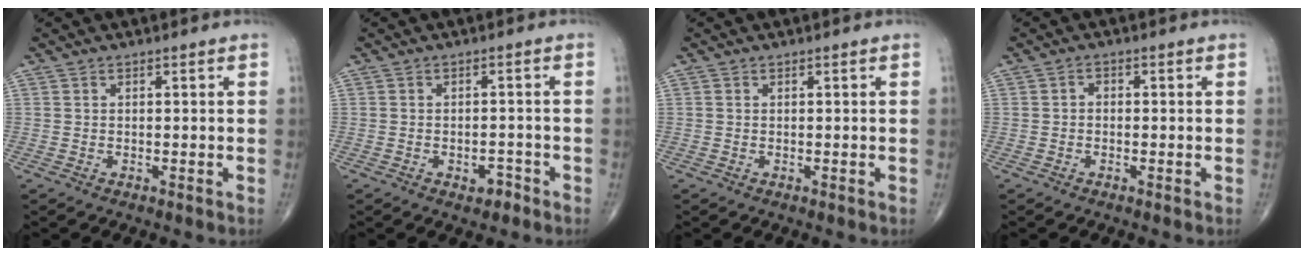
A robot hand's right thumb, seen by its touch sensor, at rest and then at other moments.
{"total": 2.9, "force": [-1.7, 1.6, 1.7], "torque": [-0.016, 0.012, -0.020]}
{"total": 0.0}
{"total": 1.4, "force": [-0.2, 1.1, 0.8], "torque": [-0.004, 0.006, -0.008]}